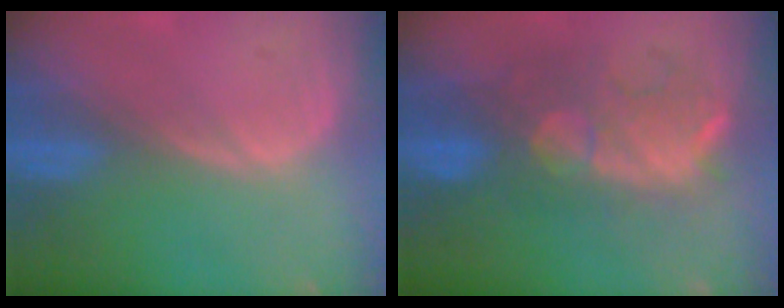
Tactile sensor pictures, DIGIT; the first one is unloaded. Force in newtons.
{"total": 9.0, "press": 9.0, "slide": 1.2}